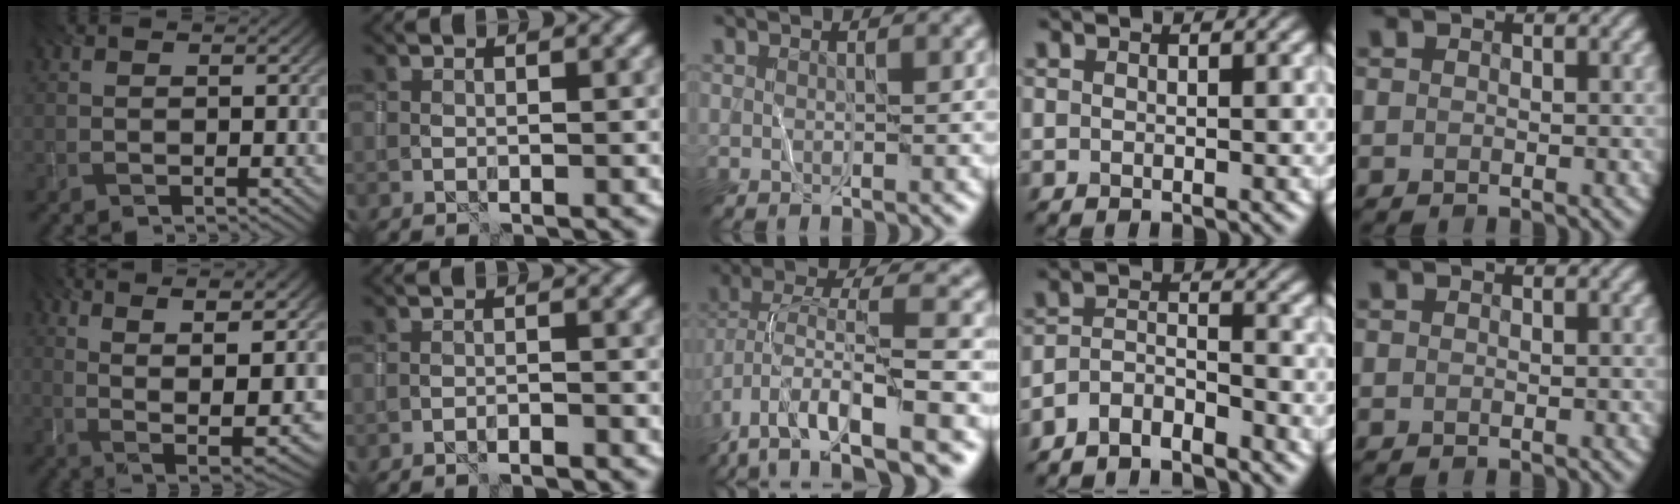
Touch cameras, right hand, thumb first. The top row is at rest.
{"thumb": {"total": 12.2, "force": [3.8, 3.5, 11.0], "torque": [-0.182, 0.017, 0.063]}, "index": {"total": 1.3, "force": [-1.1, 0.1, 0.6], "torque": [-0.011, 0.004, -0.021]}, "middle": {"total": 10.7, "force": [-4.9, 3.4, 8.9], "torque": [-0.169, 0.021, -0.083]}, "ring": {"total": 3.5, "force": [-3.2, 0.9, 1.3], "torque": [-0.029, 0.001, -0.068]}}